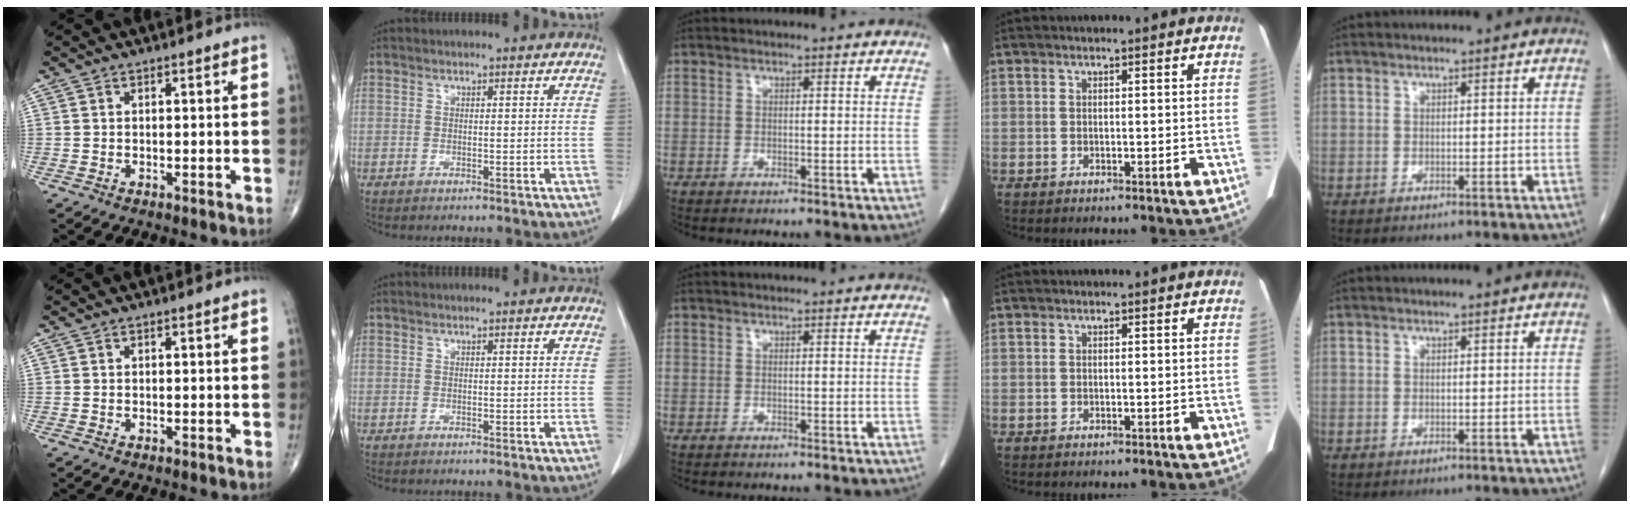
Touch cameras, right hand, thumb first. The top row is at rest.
{}